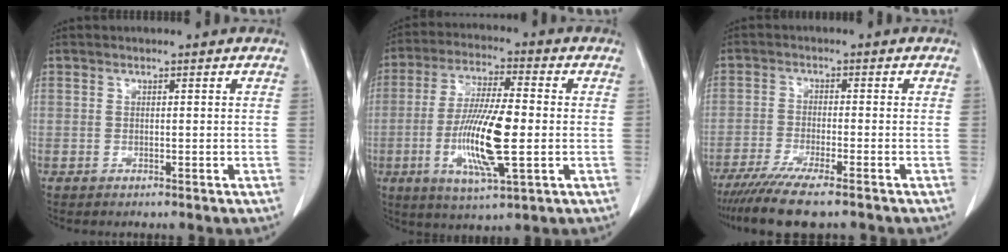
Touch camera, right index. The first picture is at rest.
{"total": 13.6, "force": [-2.3, 2.1, 13.2], "torque": [-0.260, -0.012, -0.043]}
{"total": 9.2, "force": [-7.3, 0.4, 5.6], "torque": [-0.087, -0.021, -0.118]}